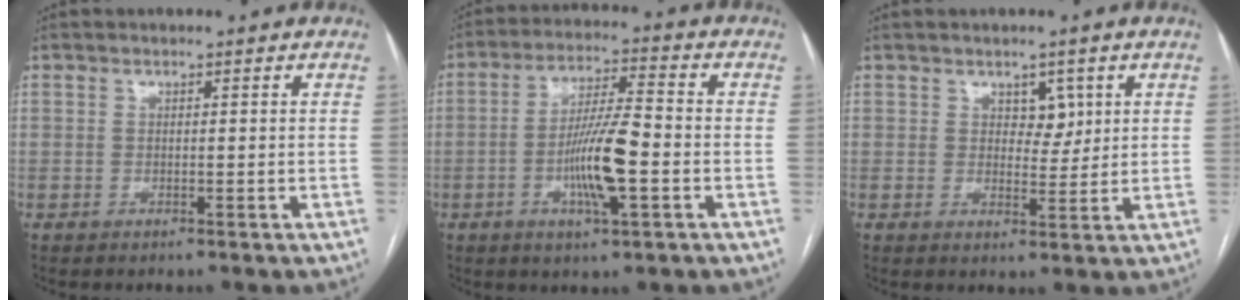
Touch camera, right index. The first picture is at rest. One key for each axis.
{"total": 10.4, "fx": -2.9, "fy": 1.2, "fz": 9.9, "tx": -0.188, "ty": -0.001, "tz": -0.055}
{"total": 3.4, "fx": 1.5, "fy": 2.1, "fz": 2.2, "tx": -0.024, "ty": 0.001, "tz": 0.024}